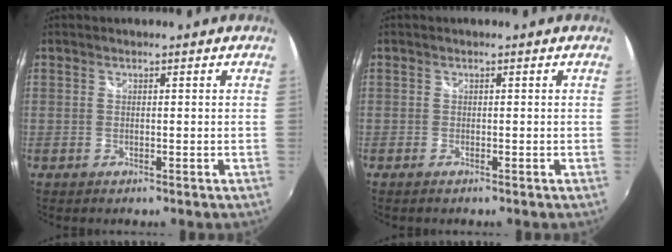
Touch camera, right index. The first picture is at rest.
{"total": 0.7, "force": [-0.7, 0.2, 0.1], "torque": [-0.005, -0.004, -0.015]}